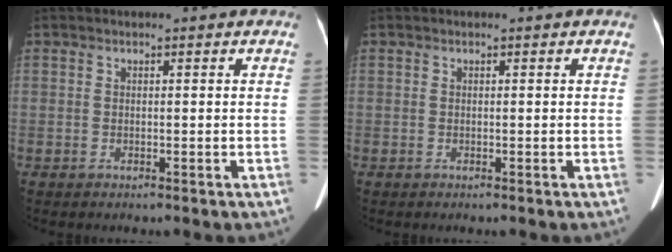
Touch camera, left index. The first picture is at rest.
{"total": 0.0}